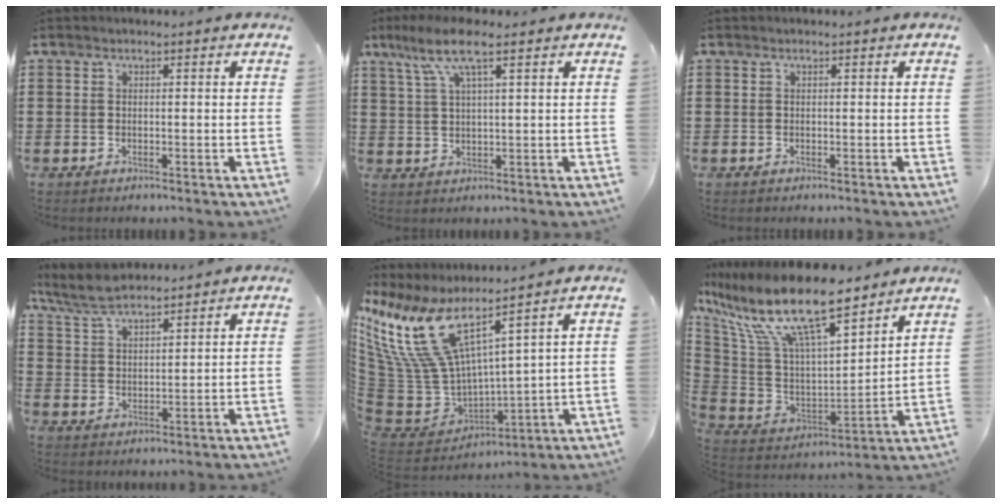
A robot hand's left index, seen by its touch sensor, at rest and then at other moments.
{"total": 7.4, "force": [4.2, 1.5, 6.0], "torque": [-0.127, 0.005, 0.072]}
{"total": 0.0}
{"total": 5.3, "force": [4.7, 1.5, 1.8], "torque": [-0.050, -0.005, 0.089]}
{"total": 12.5, "force": [7.3, 4.9, 8.8], "torque": [-0.242, -0.059, 0.125]}
{"total": 15.7, "force": [10.7, 4.1, 10.7], "torque": [-0.254, -0.063, 0.182]}